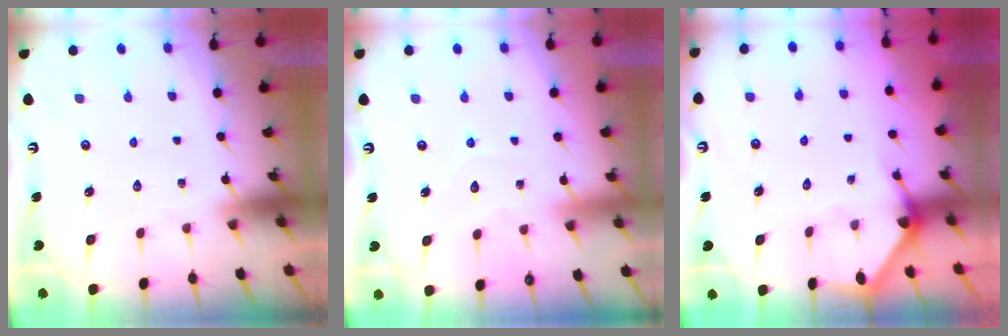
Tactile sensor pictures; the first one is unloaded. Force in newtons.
{"total": 5.0, "press": 5.0, "slide": 0.4}
{"total": 2.2, "press": 2.2, "slide": 0.1}